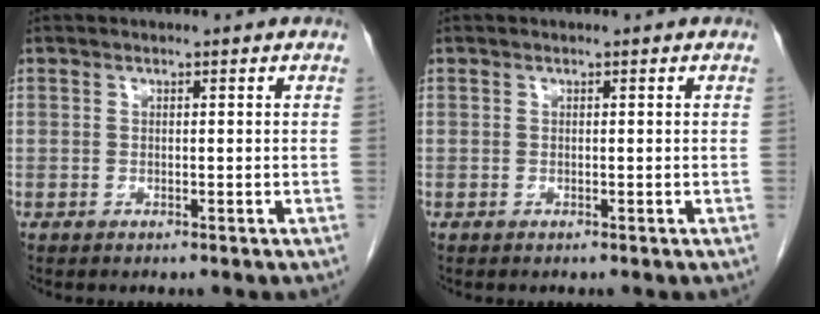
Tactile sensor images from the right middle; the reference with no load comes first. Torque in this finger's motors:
{"motor_torque": [-0.05, -0.02, -0.01, -0.01]}